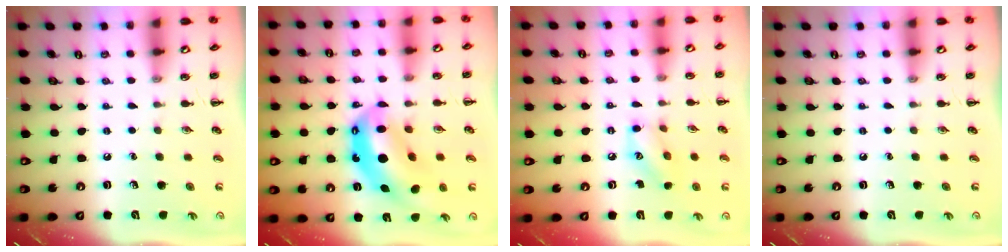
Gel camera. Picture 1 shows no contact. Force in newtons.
{"total": 14.9, "press": 14.2, "slide": 4.3}
{"total": 9.3, "press": 9.3, "slide": 0.3}
{"total": 0.0}